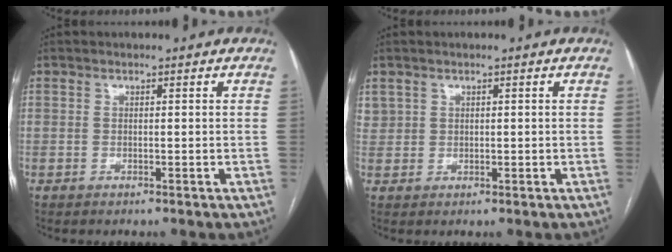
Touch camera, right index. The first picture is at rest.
{"total": 2.1, "force": [1.2, 1.7, -0.1], "torque": [0.007, 0.009, 0.025]}